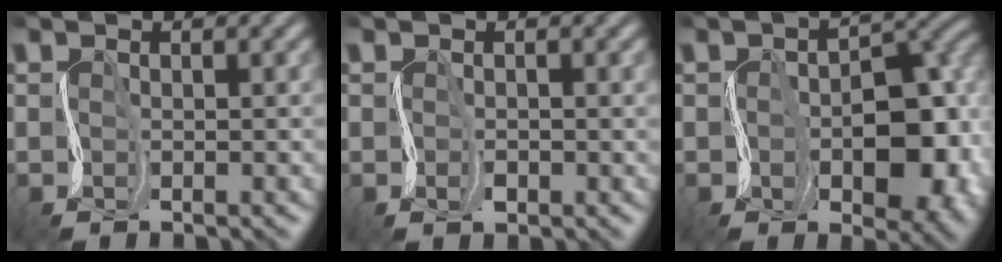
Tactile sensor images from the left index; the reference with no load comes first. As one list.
[{"total": 0.7, "force": [0.0, 0.5, 0.5], "torque": [-0.011, 0.001, 0.001]}, {"total": 9.3, "force": [-2.0, 5.3, 7.4], "torque": [-0.094, 0.010, -0.035]}]